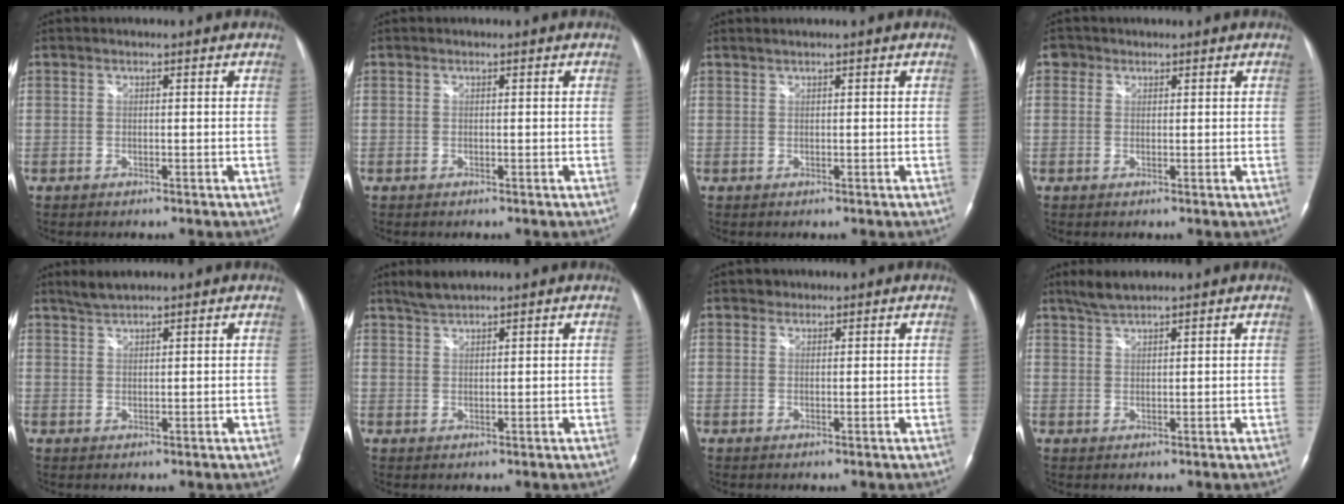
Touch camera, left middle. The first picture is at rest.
{"total": 0.0}
{"total": 0.7, "force": [0.6, -0.2, 0.4], "torque": [-0.012, 0.007, 0.016]}
{"total": 1.7, "force": [0.9, 1.4, 0.2], "torque": [0.004, 0.005, 0.009]}
{"total": 2.4, "force": [2.3, 0.0, 0.9], "torque": [-0.022, 0.006, 0.046]}
{"total": 2.7, "force": [2.5, 0.1, 1.1], "torque": [-0.027, 0.006, 0.051]}
{"total": 1.0, "force": [0.8, 0.7, -0.1], "torque": [0.004, -0.001, 0.008]}
{"total": 3.1, "force": [2.8, 0.2, 1.4], "torque": [-0.035, 0.006, 0.057]}